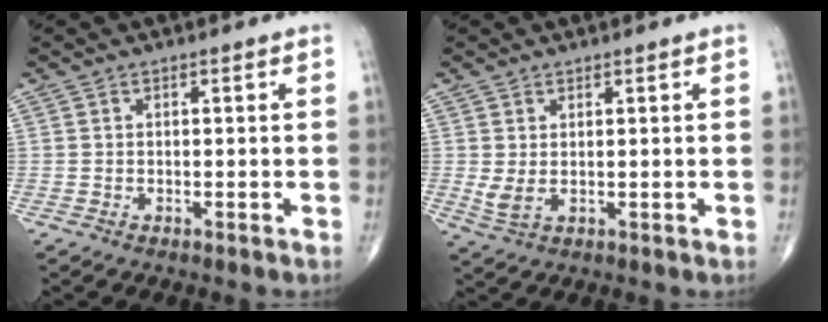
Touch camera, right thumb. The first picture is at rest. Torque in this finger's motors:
{"motor_torque": [2.69, 2.32, 0.11, -0.19, 0.01]}